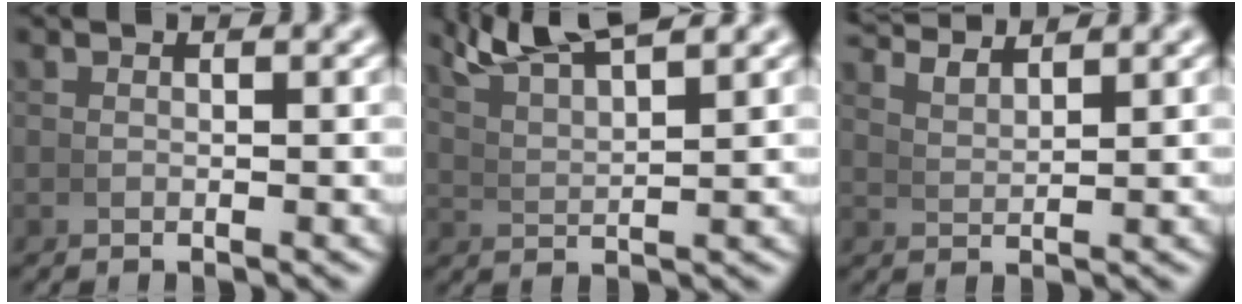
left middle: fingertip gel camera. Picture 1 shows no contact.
{"total": 7.0, "force": [5.7, 2.0, 3.5], "torque": [-0.066, 0.017, 0.095]}
{"total": 3.7, "force": [3.5, 0.4, 1.3], "torque": [-0.021, 0.005, 0.064]}